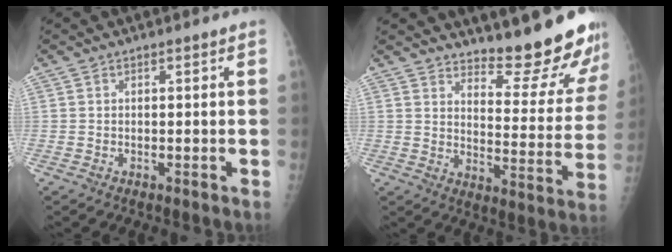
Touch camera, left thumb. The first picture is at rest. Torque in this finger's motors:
{"motor_torque": [0.09, 0.03, -0.25, -0.22, 0.06]}